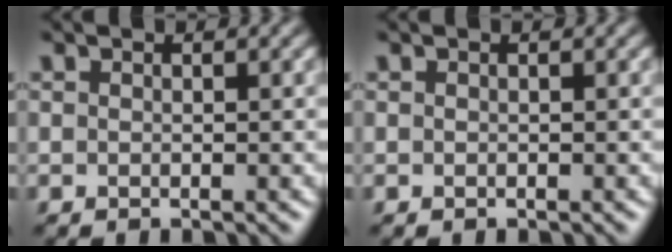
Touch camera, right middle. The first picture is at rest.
{"total": 0.0}